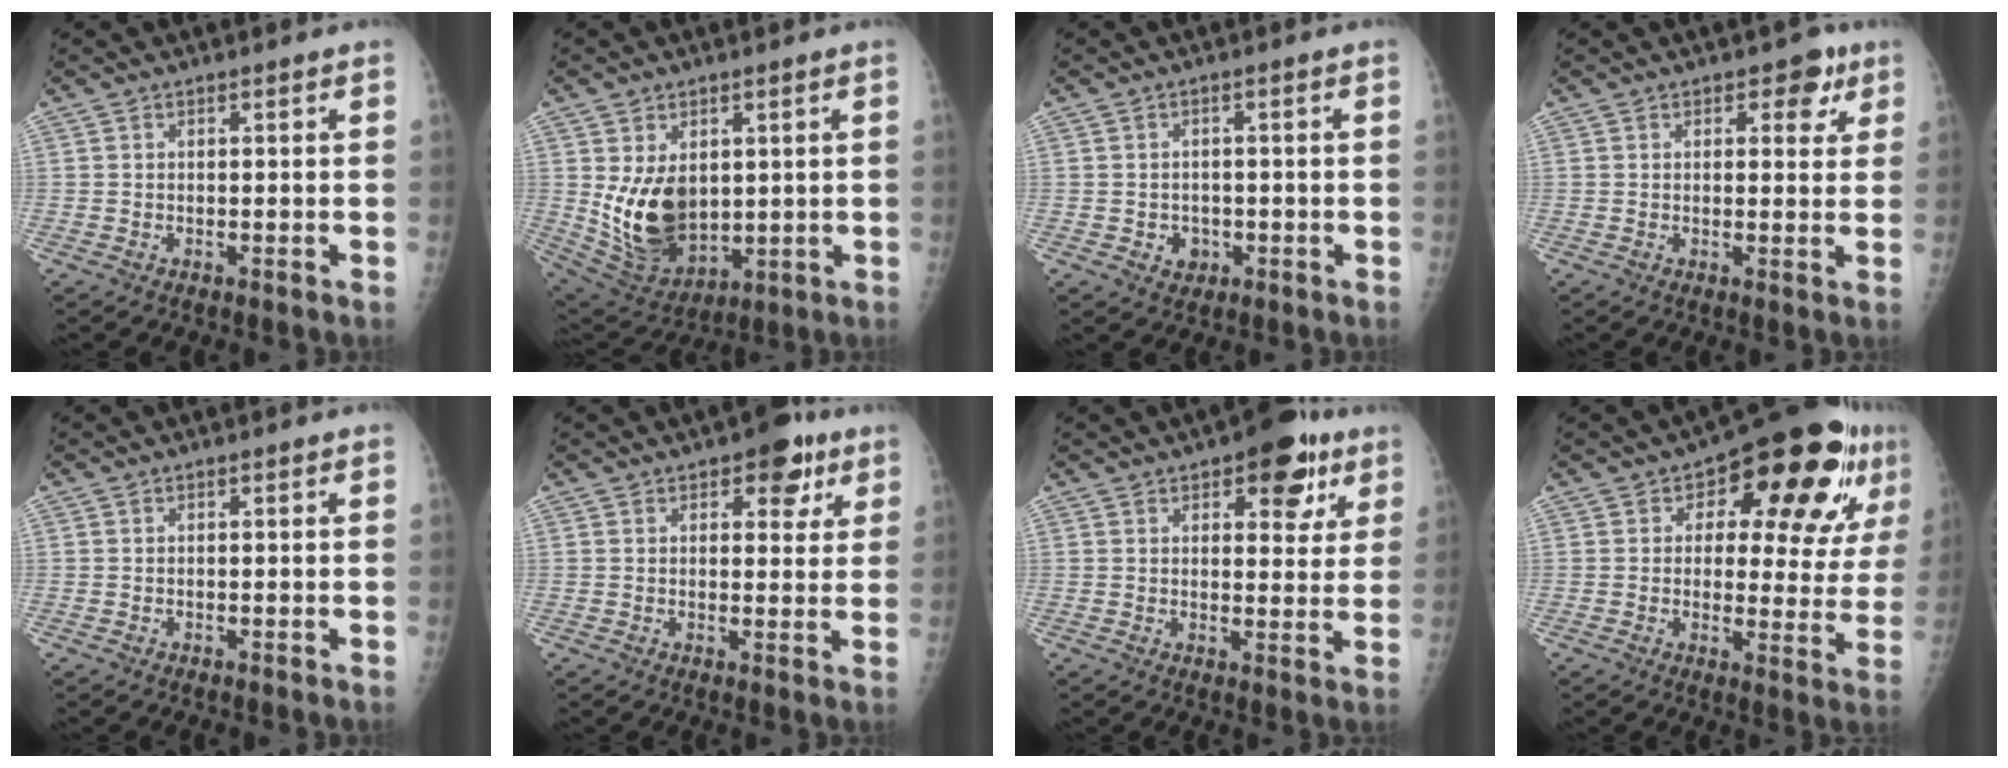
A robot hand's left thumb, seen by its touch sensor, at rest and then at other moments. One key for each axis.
{"total": 13.4, "fx": 1.4, "fy": 9.2, "fz": 9.7, "tx": -0.141, "ty": -0.025, "tz": 0.052}
{"total": 3.2, "fx": -0.9, "fy": 2.8, "fz": 1.2, "tx": -0.004, "ty": 0.004, "tz": -0.007}
{"total": 4.9, "fx": 2.4, "fy": 3.1, "fz": 3.0, "tx": -0.003, "ty": -0.007, "tz": 0.023}
{"total": 0.0}
{"total": 7.0, "fx": 3.7, "fy": 3.9, "fz": 4.6, "tx": -0.022, "ty": -0.011, "tz": 0.041}
{"total": 10.7, "fx": 5.6, "fy": 5.2, "fz": 7.4, "tx": -0.053, "ty": -0.017, "tz": 0.069}
{"total": 20.1, "fx": 8.1, "fy": 9.3, "fz": 15.9, "tx": -0.166, "ty": -0.005, "tz": 0.106}